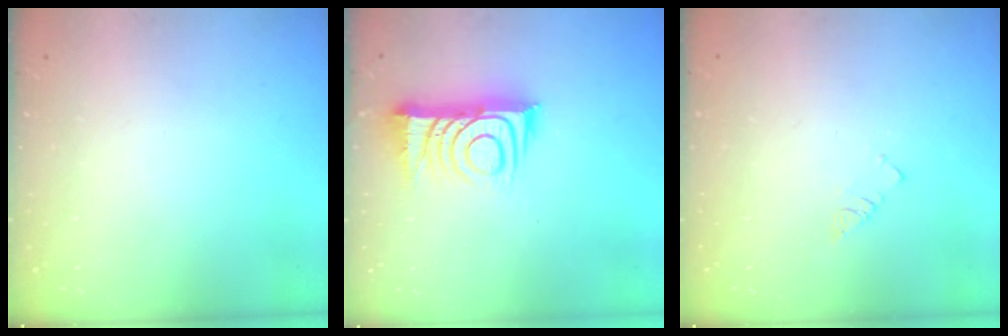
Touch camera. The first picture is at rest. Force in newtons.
{"total": 12.6, "press": 12.6, "slide": 0.9}
{"total": 2.9, "press": 2.9, "slide": 0.4}